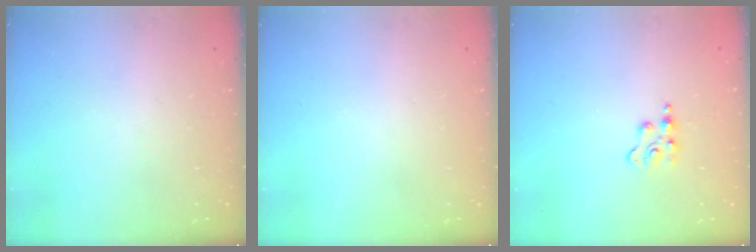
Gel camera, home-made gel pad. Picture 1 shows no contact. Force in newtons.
{"total": 0.0}
{"total": 2.7, "press": 2.7, "slide": 0.5}